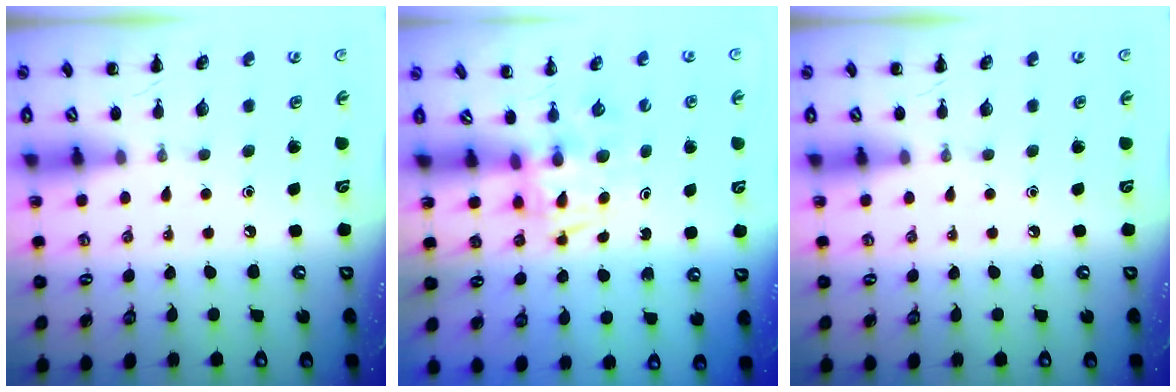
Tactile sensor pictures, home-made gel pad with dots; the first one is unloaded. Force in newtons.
{"total": 2.9, "press": 2.9, "slide": 0.1}
{"total": 0.0}